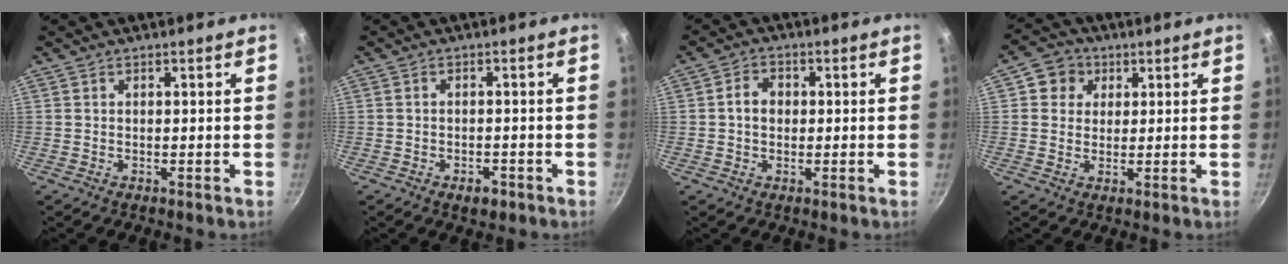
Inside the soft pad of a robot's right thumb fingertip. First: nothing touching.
{"total": 3.0, "force": [-1.7, 1.6, 1.8], "torque": [-0.024, 0.015, -0.022]}
{"total": 3.9, "force": [0.1, 3.1, 2.3], "torque": [-0.024, 0.011, -0.004]}
{"total": 5.8, "force": [2.0, 5.2, 1.7], "torque": [0.009, 0.001, 0.022]}